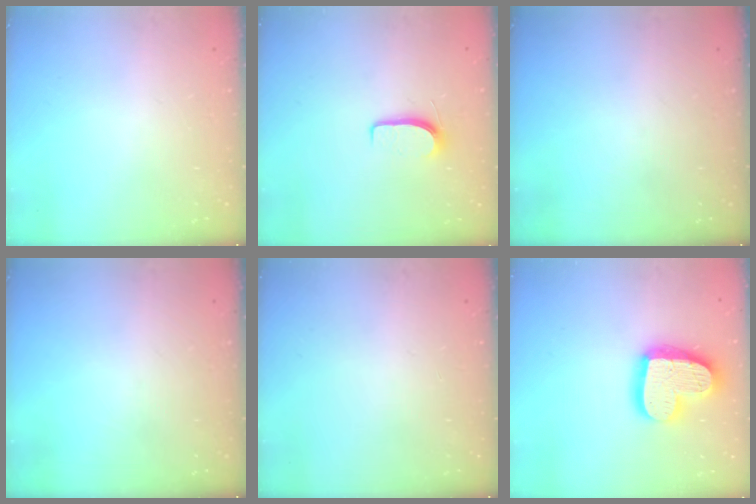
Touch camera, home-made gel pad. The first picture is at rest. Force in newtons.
{"total": 6.1, "press": 6.0, "slide": 0.7}
{"total": 0.0}
{"total": 0.0}
{"total": 0.0}
{"total": 19.6, "press": 19.5, "slide": 1.4}